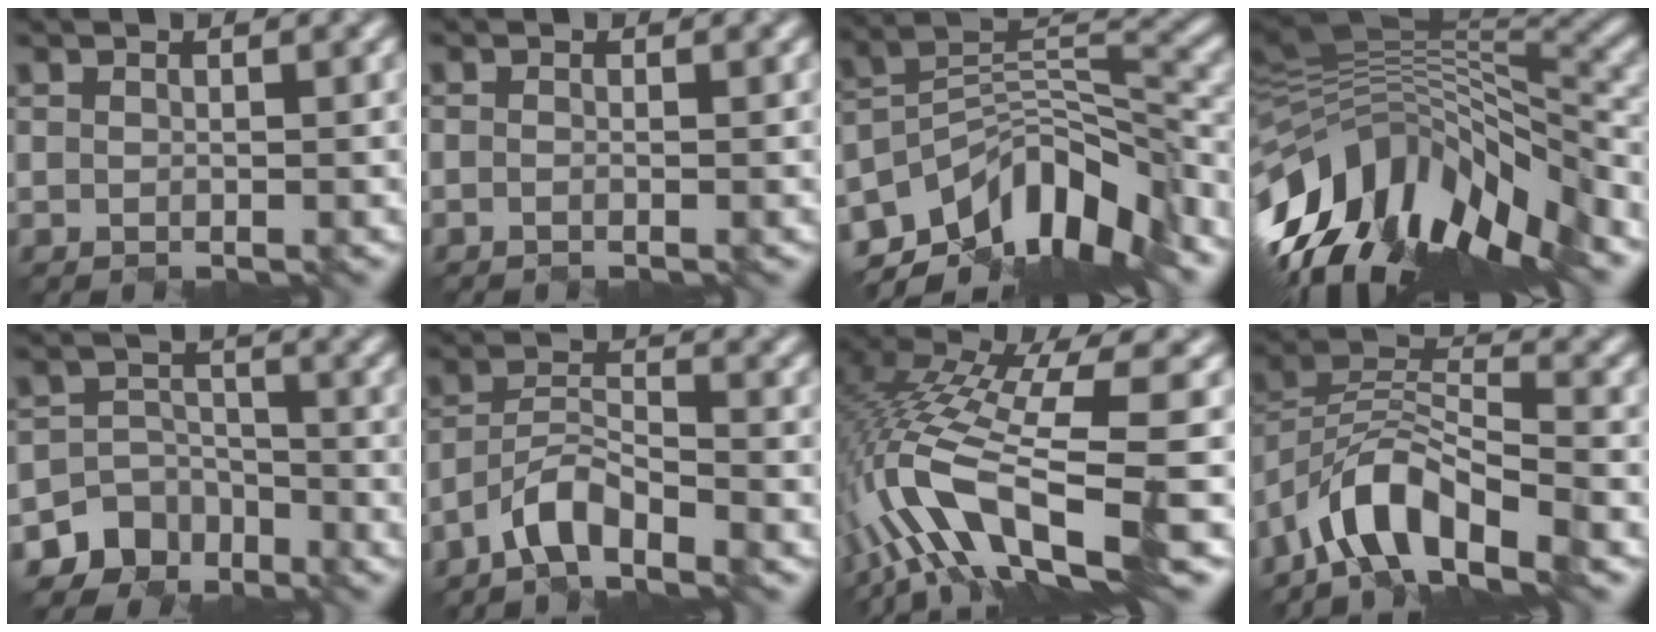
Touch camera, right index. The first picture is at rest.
{"total": 0.5, "force": [-0.5, 0.0, 0.3], "torque": [-0.002, -0.003, -0.014]}
{"total": 11.4, "force": [-8.3, 4.6, 6.3], "torque": [-0.098, 0.009, -0.158]}
{"total": 13.8, "force": [-6.3, 6.2, 10.6], "torque": [-0.195, 0.015, -0.118]}
{"total": 5.7, "force": [-4.4, 3.7, -0.1], "torque": [0.025, -0.004, -0.076]}
{"total": 4.3, "force": [-3.5, 1.1, 2.2], "torque": [-0.038, 0.007, -0.073]}
{"total": 11.8, "force": [-3.9, 3.2, 10.7], "torque": [-0.214, 0.001, -0.065]}
{"total": 7.5, "force": [-5.5, 2.7, 4.4], "torque": [-0.069, 0.005, -0.108]}